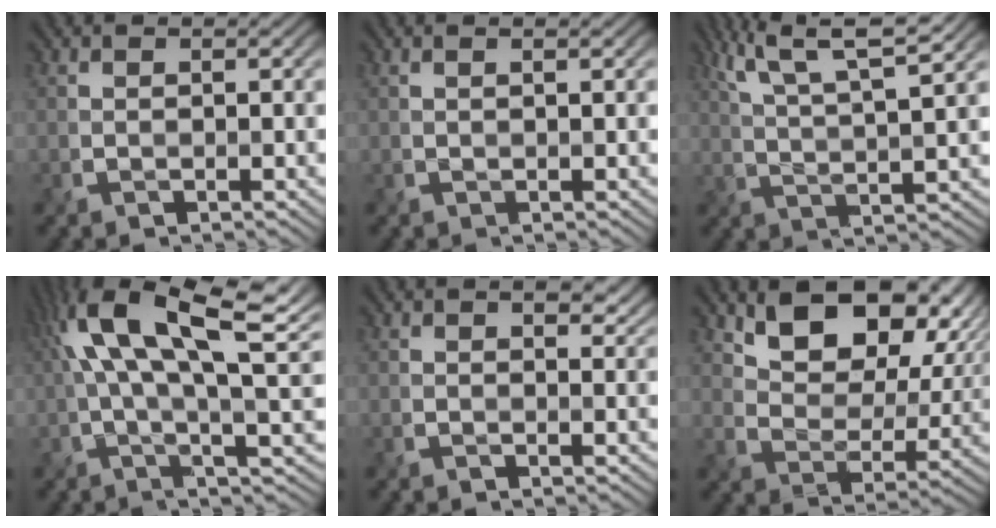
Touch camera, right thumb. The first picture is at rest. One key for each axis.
{"total": 0.5, "fx": 0.4, "fy": -0.2, "fz": 0.2, "tx": 0.000, "ty": 0.005, "tz": 0.008}
{"total": 10.0, "fx": 6.6, "fy": 1.8, "fz": 7.2, "tx": -0.123, "ty": 0.015, "tz": 0.104}
{"total": 16.0, "fx": 4.7, "fy": 4.9, "fz": 14.4, "tx": -0.277, "ty": 0.023, "tz": 0.088}
{"total": 3.7, "fx": 1.7, "fy": 2.0, "fz": 2.5, "tx": -0.034, "ty": -0.003, "tz": 0.026}
{"total": 11.4, "fx": 5.6, "fy": 6.9, "fz": 7.1, "tx": -0.114, "ty": -0.006, "tz": 0.096}